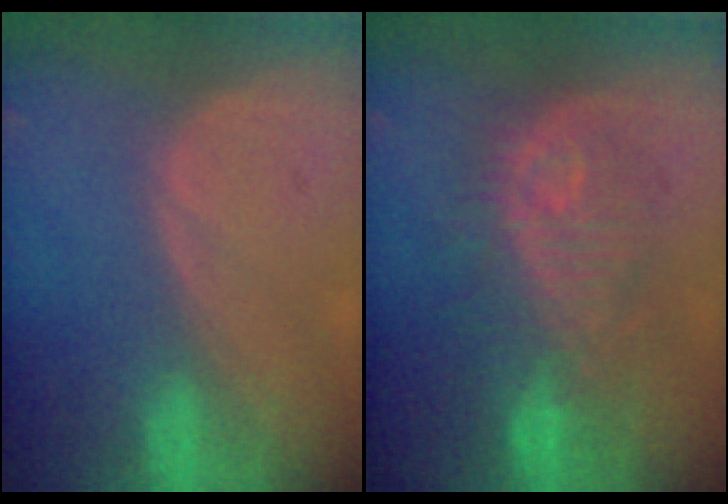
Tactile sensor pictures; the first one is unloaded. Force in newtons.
{"total": 9.7, "press": 9.7, "slide": 0.7}